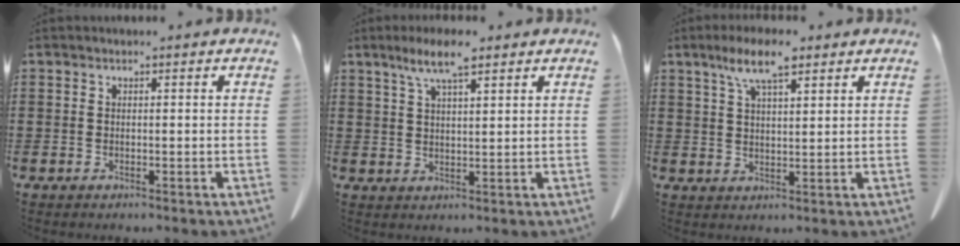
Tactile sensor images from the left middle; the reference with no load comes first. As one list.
[{"total": 6.5, "force": [4.2, 1.1, 4.7], "torque": [-0.102, -0.001, 0.075]}, {"total": 7.2, "force": [4.6, 1.7, 5.2], "torque": [-0.113, 0.000, 0.081]}]